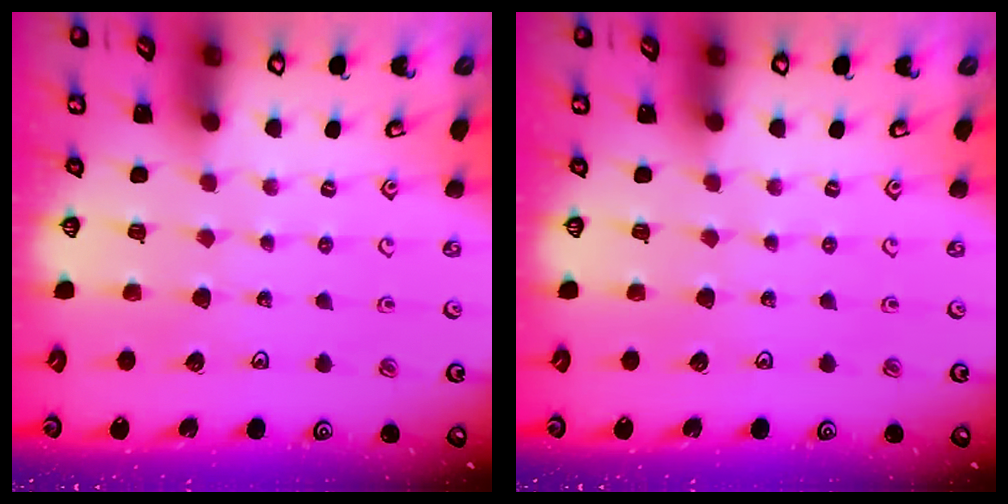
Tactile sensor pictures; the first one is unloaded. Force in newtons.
{"total": 0.0}